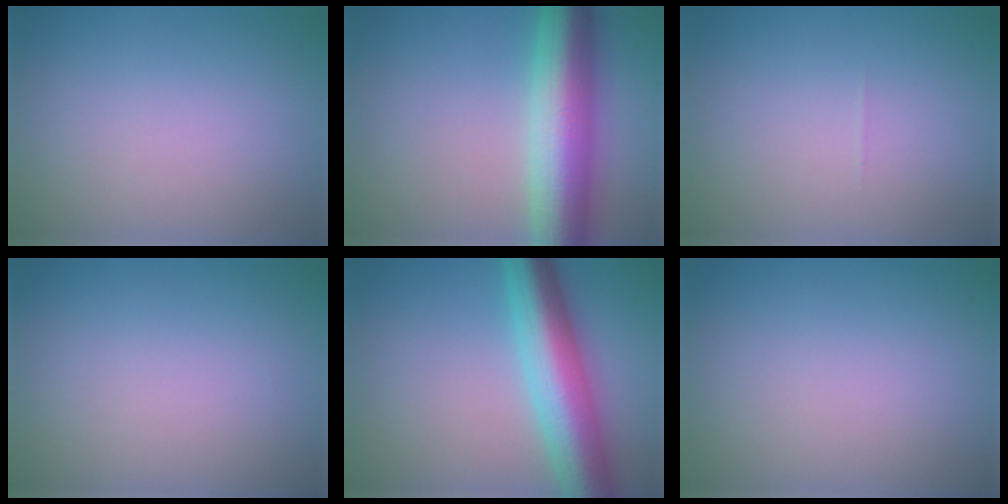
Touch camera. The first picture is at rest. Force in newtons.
{"total": 9.5, "press": 9.5, "slide": 0.1}
{"total": 0.0}
{"total": 0.0}
{"total": 8.6, "press": 8.6, "slide": 0.2}
{"total": 0.0}